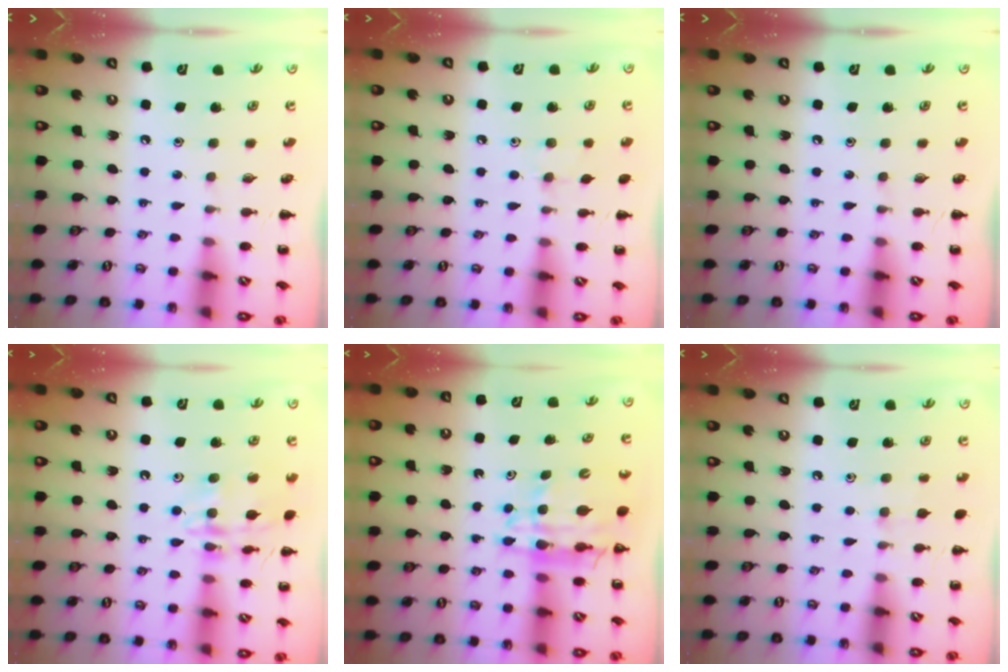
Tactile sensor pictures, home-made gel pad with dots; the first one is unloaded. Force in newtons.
{"total": 4.2, "press": 4.0, "slide": 1.3}
{"total": 0.0}
{"total": 15.8, "press": 15.8, "slide": 1.0}
{"total": 12.2, "press": 11.5, "slide": 4.2}
{"total": 5.7, "press": 5.5, "slide": 1.8}